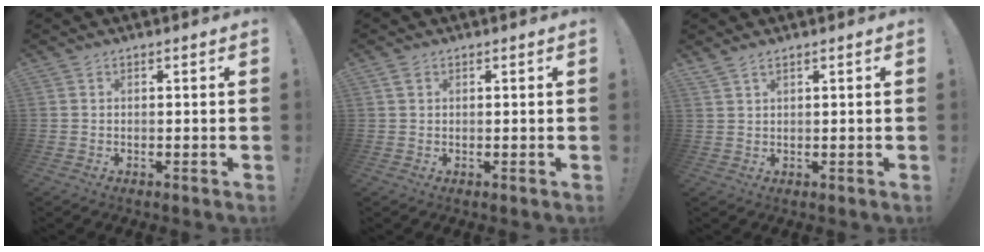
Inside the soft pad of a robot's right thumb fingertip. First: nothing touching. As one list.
[{"total": 1.4, "force": [0.9, 0.8, 0.8], "torque": [-0.013, -0.001, 0.015]}, {"total": 2.1, "force": [1.7, 0.6, 1.1], "torque": [-0.030, -0.007, 0.034]}]